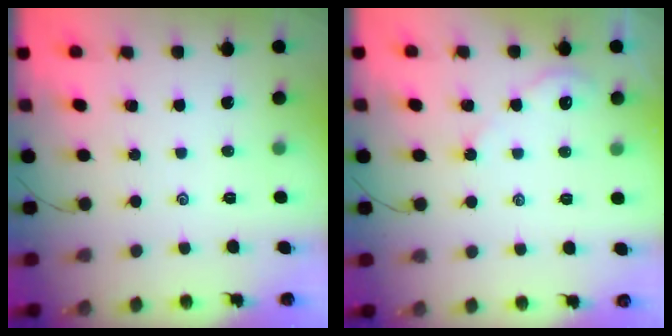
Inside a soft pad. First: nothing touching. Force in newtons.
{"total": 2.1, "press": 2.1, "slide": 0.3}